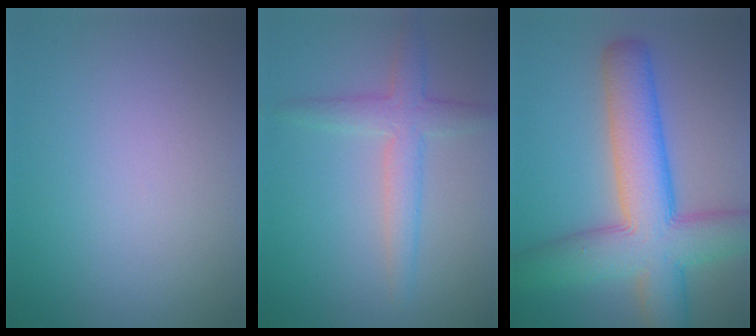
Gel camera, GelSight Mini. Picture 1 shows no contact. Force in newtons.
{"total": 3.3, "press": 3.3, "slide": 0.2}
{"total": 10.1, "press": 10.1, "slide": 0.3}